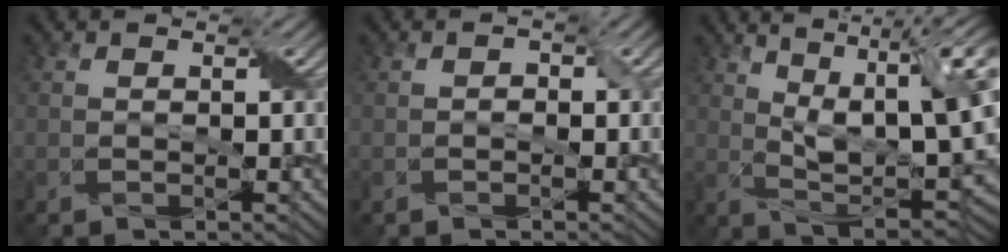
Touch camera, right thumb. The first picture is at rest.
{"total": 1.1, "force": [-0.5, 0.9, 0.6], "torque": [-0.008, -0.002, -0.008]}
{"total": 14.2, "force": [5.5, 5.6, 11.8], "torque": [-0.200, 0.014, 0.083]}